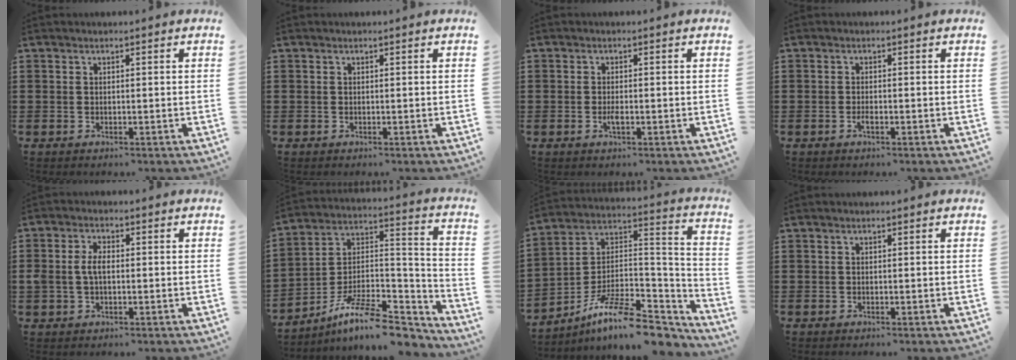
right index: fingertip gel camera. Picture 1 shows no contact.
{"total": 0.0}
{"total": 1.6, "force": [-0.5, 0.5, 1.4], "torque": [-0.034, -0.005, -0.011]}
{"total": 1.1, "force": [-0.6, 0.3, 0.9], "torque": [-0.026, -0.007, -0.012]}
{"total": 3.6, "force": [-0.1, 2.0, 3.0], "torque": [-0.074, 0.002, -0.007]}
{"total": 12.1, "force": [-9.3, 3.3, 7.0], "torque": [-0.127, 0.023, -0.176]}
{"total": 12.3, "force": [-9.0, 3.3, 7.6], "torque": [-0.138, 0.018, -0.167]}
{"total": 0.0}